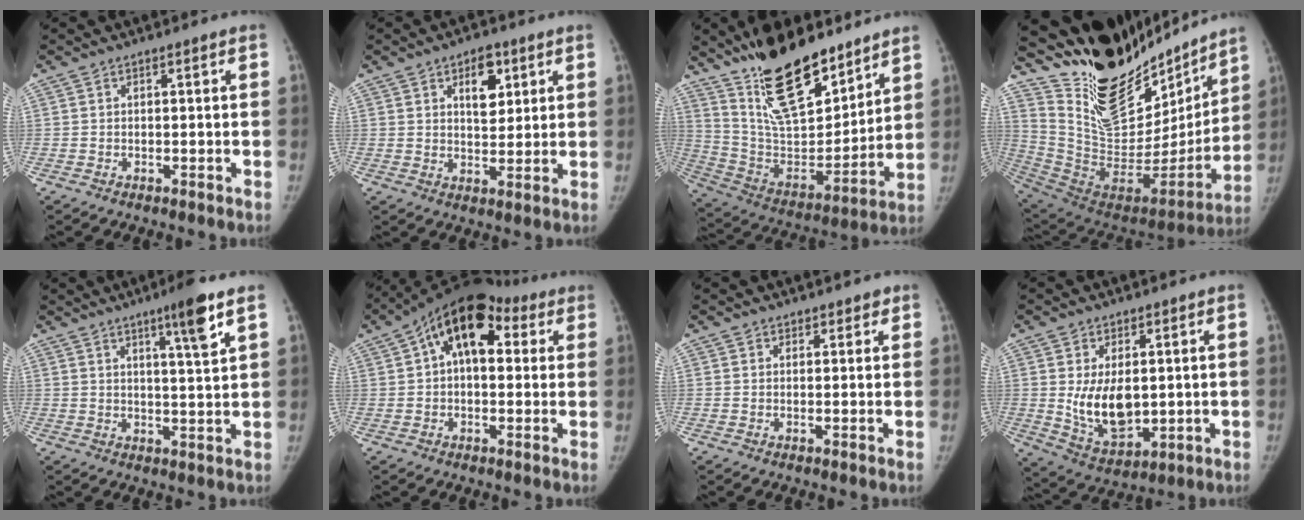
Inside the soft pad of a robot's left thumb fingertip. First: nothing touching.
{"total": 6.7, "force": [3.2, 3.9, 4.5], "torque": [-0.036, -0.017, 0.047]}
{"total": 24.2, "force": [17.3, 9.5, 13.9], "torque": [-0.193, -0.098, 0.305]}
{"total": 31.2, "force": [24.8, 12.6, 14.3], "torque": [-0.211, -0.123, 0.408]}
{"total": 8.0, "force": [4.6, 0.1, 6.5], "torque": [-0.101, -0.026, 0.071]}
{"total": 15.0, "force": [4.8, 8.8, 11.1], "torque": [-0.137, 0.029, 0.063]}
{"total": 1.9, "force": [1.5, 1.1, 0.1], "torque": [0.027, -0.008, 0.013]}
{"total": 10.4, "force": [0.9, 6.6, 8.0], "torque": [-0.106, -0.023, 0.037]}